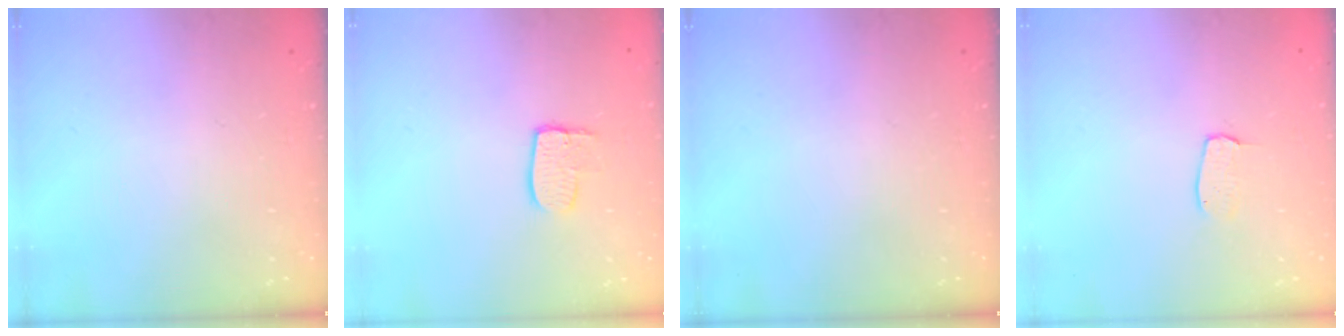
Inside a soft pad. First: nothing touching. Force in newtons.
{"total": 6.9, "press": 6.9, "slide": 0.6}
{"total": 0.0}
{"total": 4.0, "press": 4.0, "slide": 0.2}